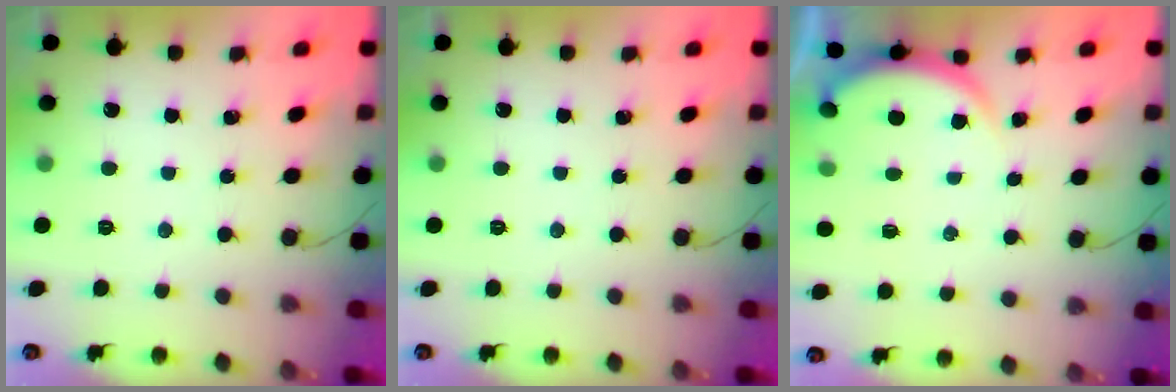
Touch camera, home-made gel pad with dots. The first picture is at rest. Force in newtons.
{"total": 0.0}
{"total": 2.9, "press": 2.8, "slide": 0.5}